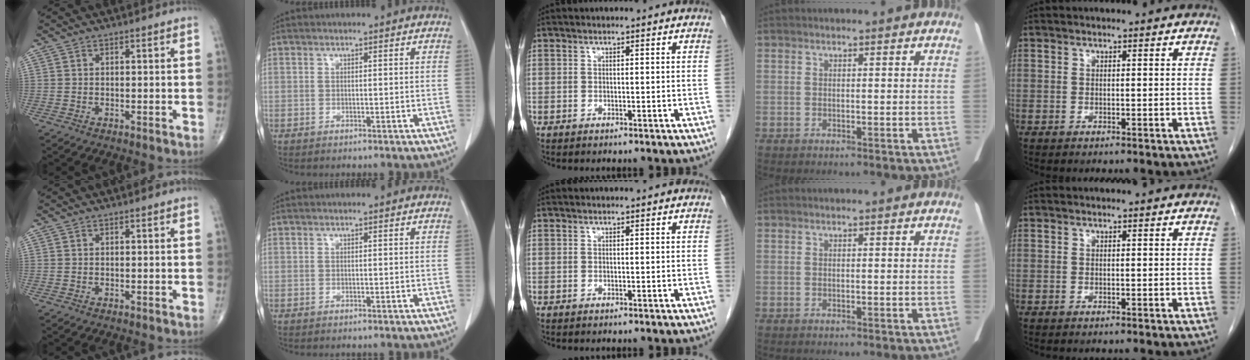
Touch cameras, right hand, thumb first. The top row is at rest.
{}